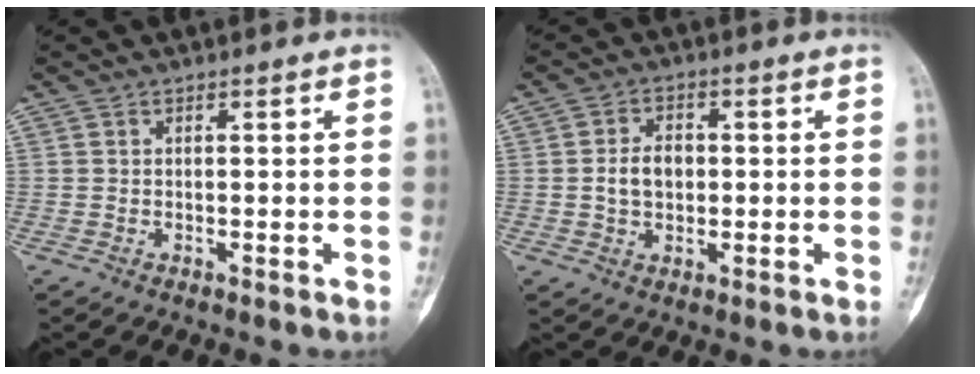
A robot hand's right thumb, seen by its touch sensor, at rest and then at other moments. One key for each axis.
{"total": 5.4, "fx": 0.0, "fy": 3.9, "fz": 3.8, "tx": -0.058, "ty": 0.010, "tz": 0.000}